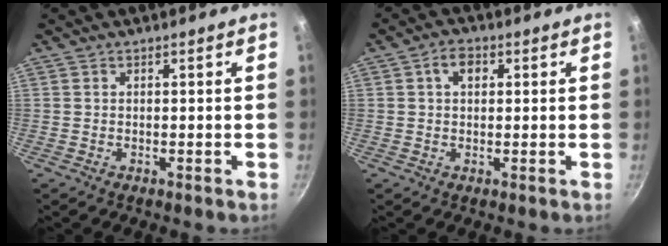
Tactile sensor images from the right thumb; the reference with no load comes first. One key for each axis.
{"total": 3.9, "fx": 1.1, "fy": 2.7, "fz": 2.6, "tx": -0.028, "ty": 0.004, "tz": 0.013}